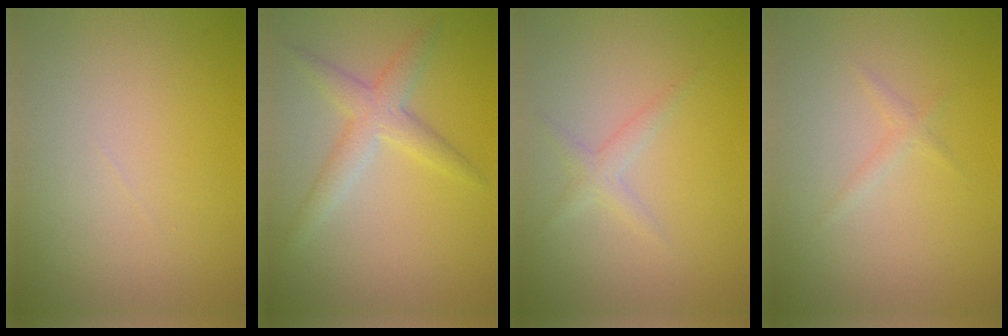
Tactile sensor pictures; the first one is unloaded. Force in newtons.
{"total": 3.1, "press": 3.1, "slide": 0.2}
{"total": 1.4, "press": 1.4, "slide": 0.0}
{"total": 0.9, "press": 0.9, "slide": 0.0}